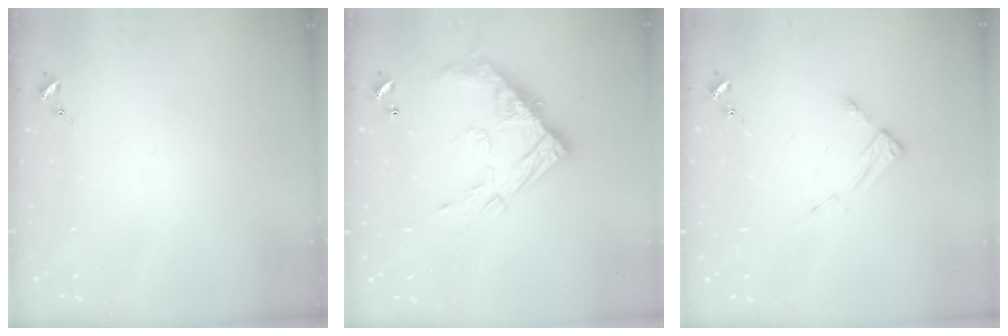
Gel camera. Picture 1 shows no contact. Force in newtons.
{"total": 15.9, "press": 15.9, "slide": 0.8}
{"total": 4.4, "press": 4.3, "slide": 0.5}